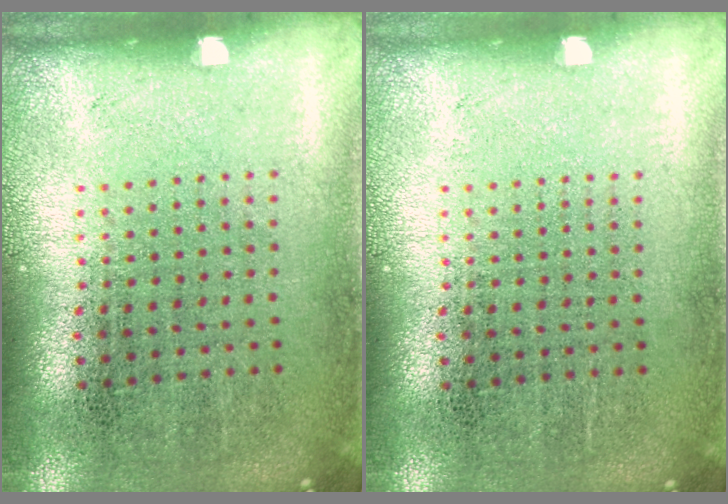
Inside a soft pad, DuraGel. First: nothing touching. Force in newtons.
{"total": 0.0}